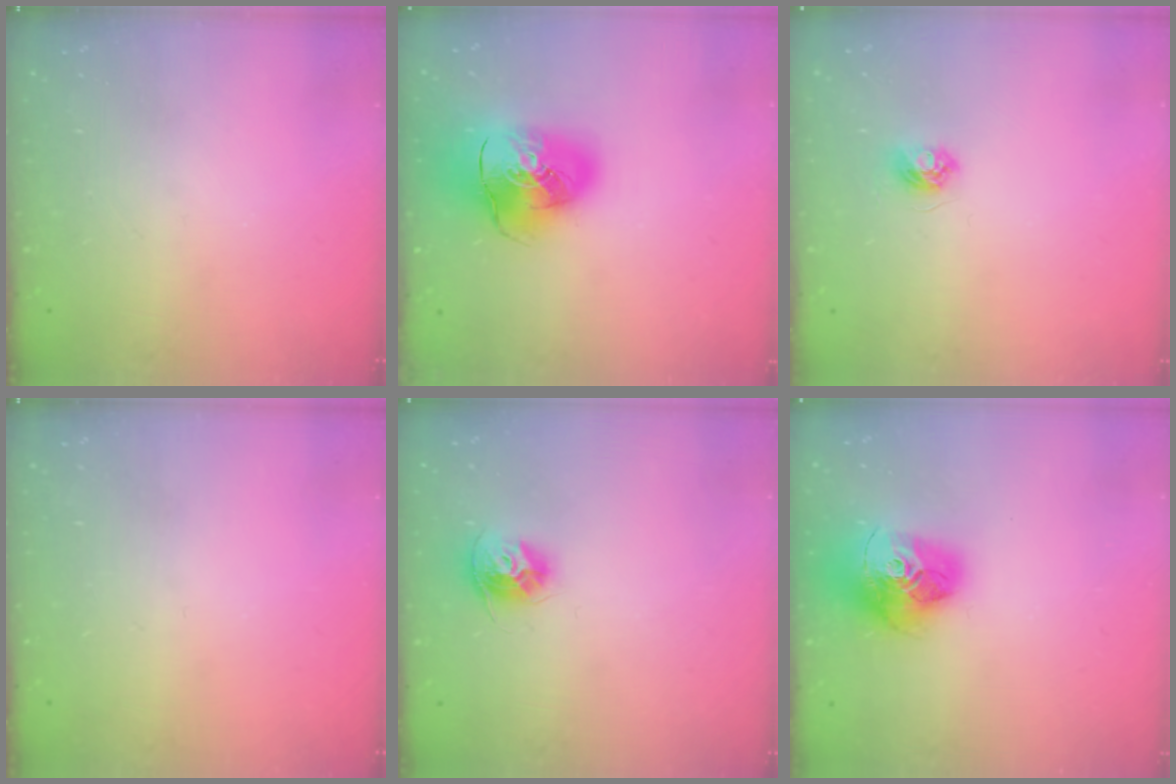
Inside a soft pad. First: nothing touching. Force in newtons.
{"total": 15.3, "press": 15.2, "slide": 2.2}
{"total": 4.0, "press": 4.0, "slide": 0.4}
{"total": 0.0}
{"total": 10.5, "press": 10.4, "slide": 0.8}
{"total": 18.4, "press": 18.3, "slide": 2.0}